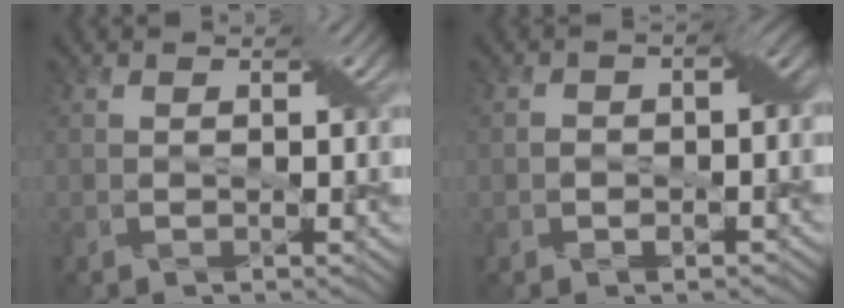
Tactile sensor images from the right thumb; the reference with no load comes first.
{"total": 4.6, "force": [-1.0, 2.7, 3.6], "torque": [-0.052, 0.001, -0.020]}